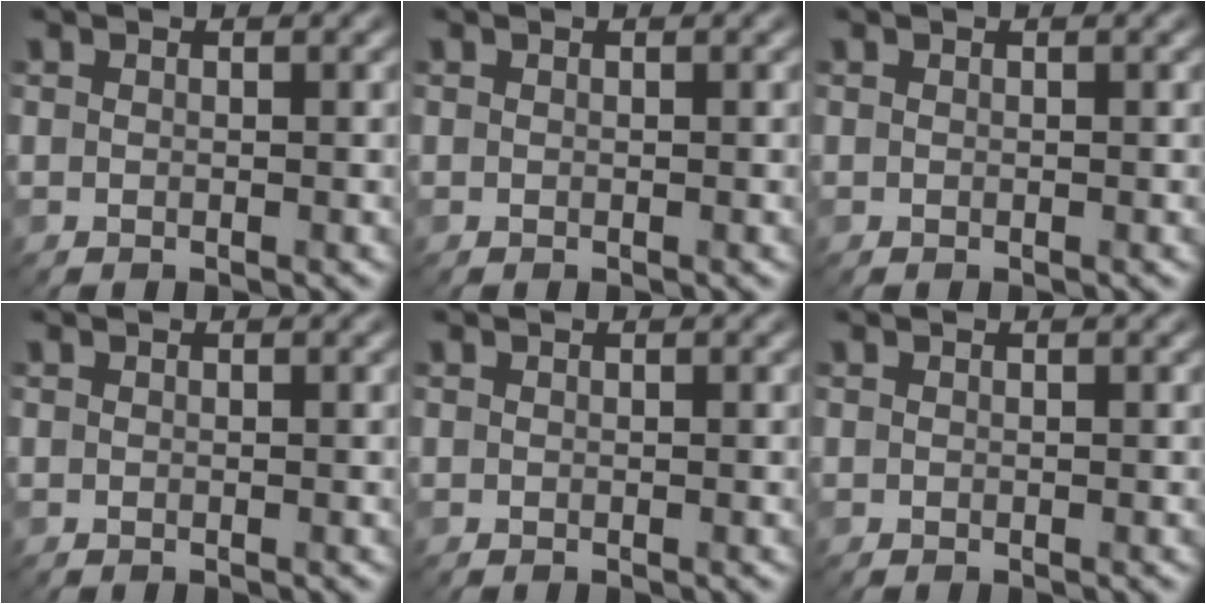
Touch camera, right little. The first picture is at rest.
{"total": 0.0}
{"total": 0.0}
{"total": 0.0}
{"total": 0.0}
{"total": 0.0}